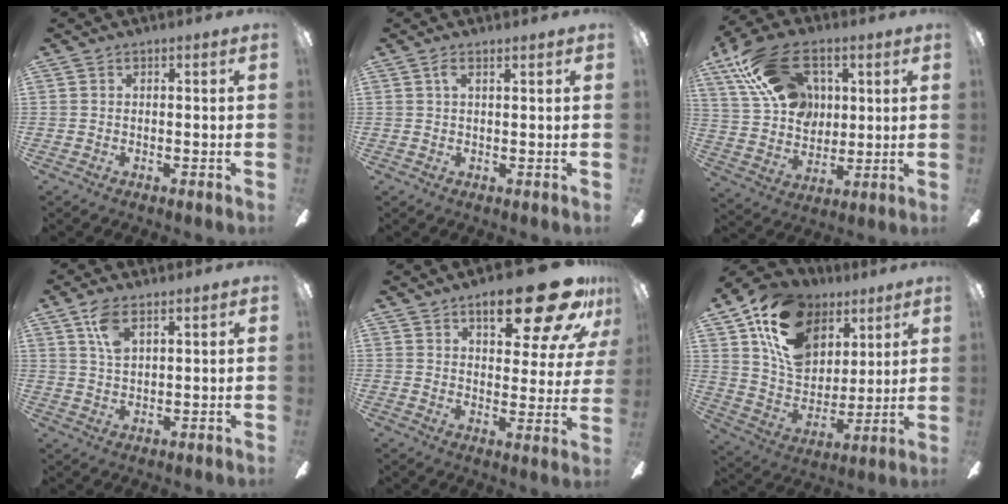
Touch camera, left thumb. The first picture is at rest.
{"total": 2.1, "force": [1.2, 0.4, 1.7], "torque": [-0.038, 0.004, 0.020]}
{"total": 20.3, "force": [9.7, 13.4, 11.9], "torque": [-0.218, -0.017, 0.182]}
{"total": 6.7, "force": [4.2, 2.7, 4.5], "torque": [-0.091, -0.007, 0.076]}
{"total": 21.1, "force": [12.3, 7.8, 15.3], "torque": [-0.197, -0.070, 0.191]}
{"total": 19.7, "force": [10.7, 13.4, 9.7], "torque": [-0.179, -0.042, 0.203]}